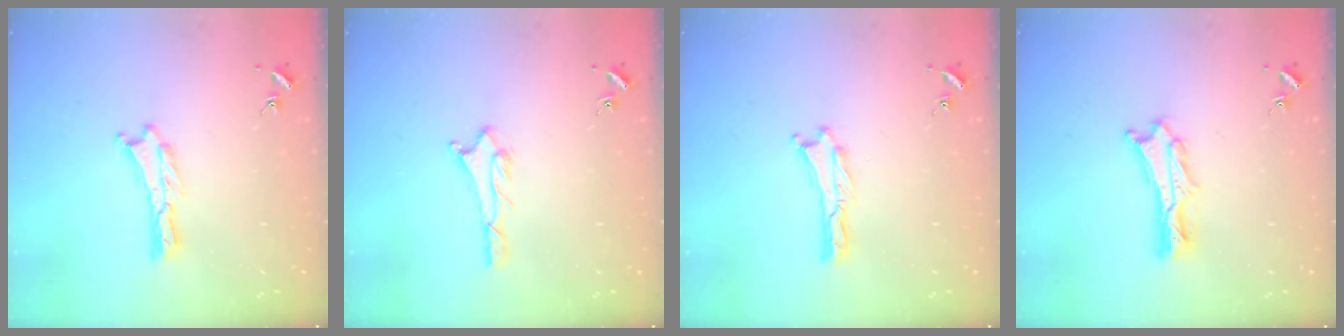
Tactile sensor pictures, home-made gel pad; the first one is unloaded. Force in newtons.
{"total": 2.0, "press": 2.0, "slide": 0.2}
{"total": 0.0}
{"total": 2.0, "press": 2.0, "slide": 0.2}